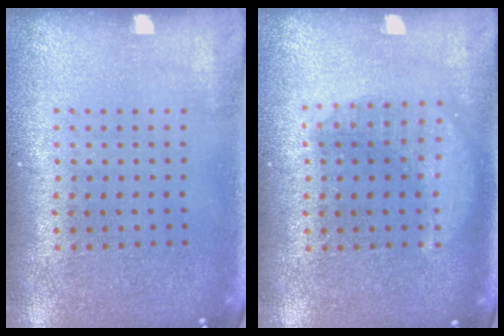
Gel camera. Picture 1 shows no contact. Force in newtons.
{"total": 1.4, "press": 1.4, "slide": 0.2}